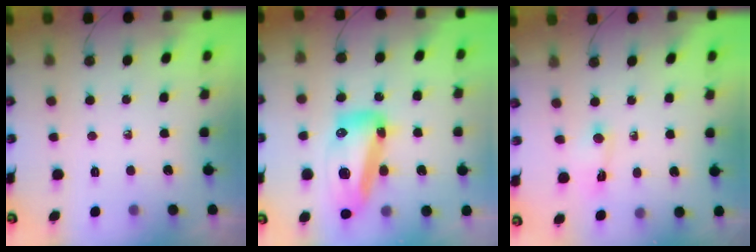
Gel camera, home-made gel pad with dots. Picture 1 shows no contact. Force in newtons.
{"total": 18.3, "press": 18.3, "slide": 1.5}
{"total": 2.7, "press": 2.7, "slide": 0.3}